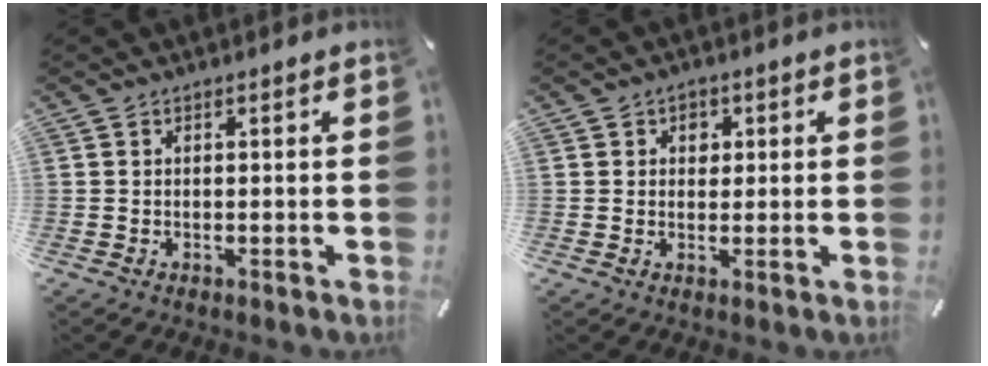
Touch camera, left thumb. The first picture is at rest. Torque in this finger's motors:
{"motor_torque": [0.20, 0.36, 0.16, -0.51, 0.03]}